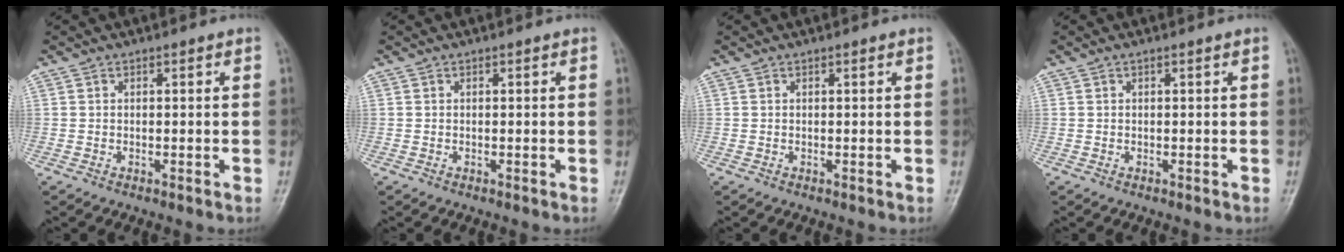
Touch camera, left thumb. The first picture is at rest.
{"total": 0.0}
{"total": 0.0}
{"total": 0.0}